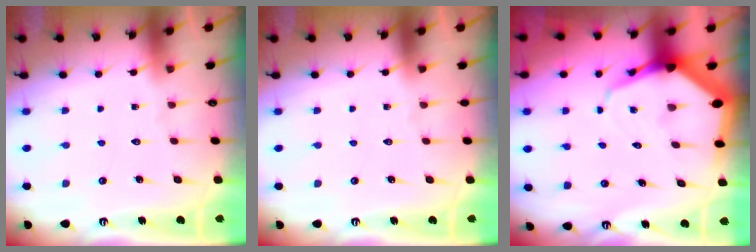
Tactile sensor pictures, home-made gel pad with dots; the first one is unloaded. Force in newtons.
{"total": 0.0}
{"total": 6.7, "press": 6.7, "slide": 0.8}